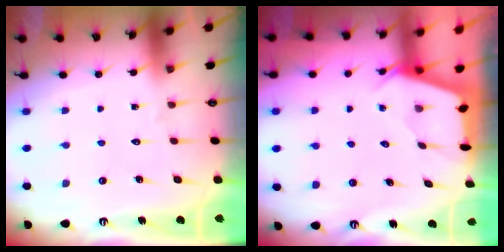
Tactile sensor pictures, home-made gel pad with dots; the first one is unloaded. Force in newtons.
{"total": 2.4, "press": 2.4, "slide": 0.3}